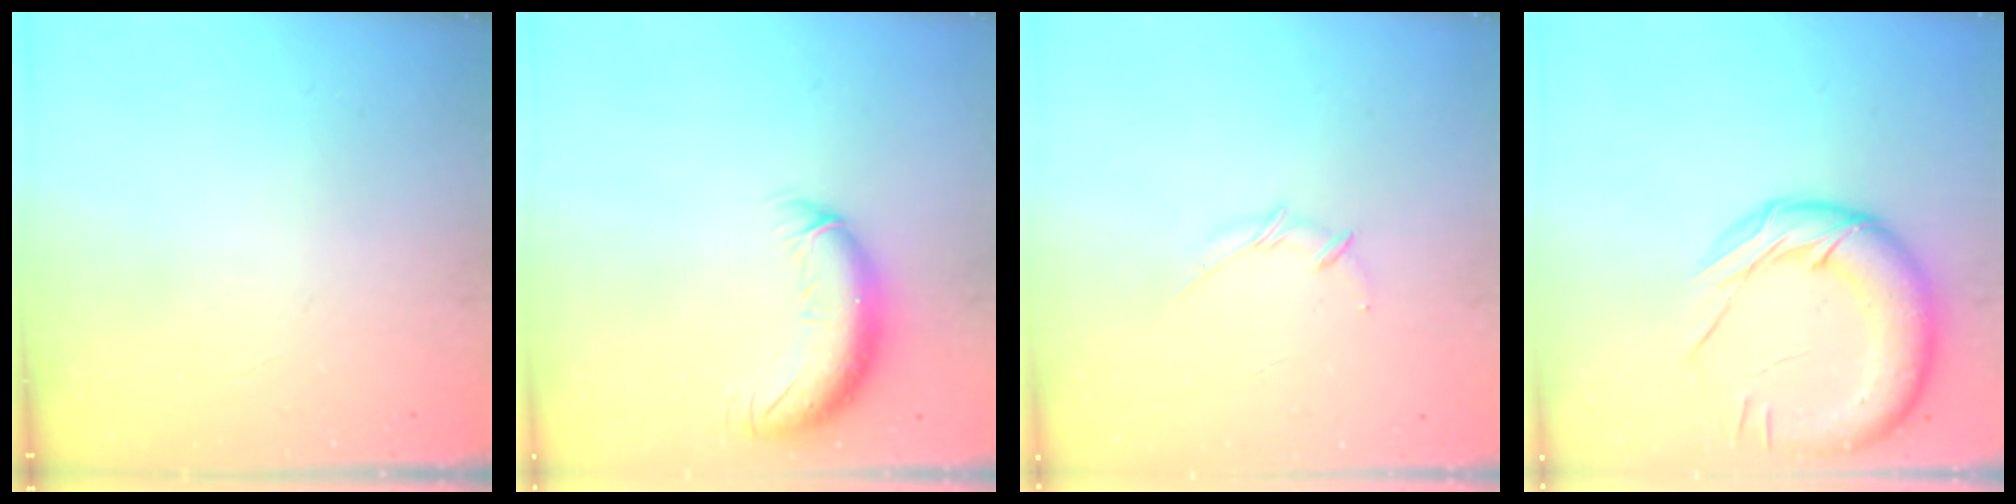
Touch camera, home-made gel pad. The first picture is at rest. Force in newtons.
{"total": 11.4, "press": 11.0, "slide": 2.6}
{"total": 4.0, "press": 3.9, "slide": 0.9}
{"total": 19.9, "press": 19.5, "slide": 3.8}